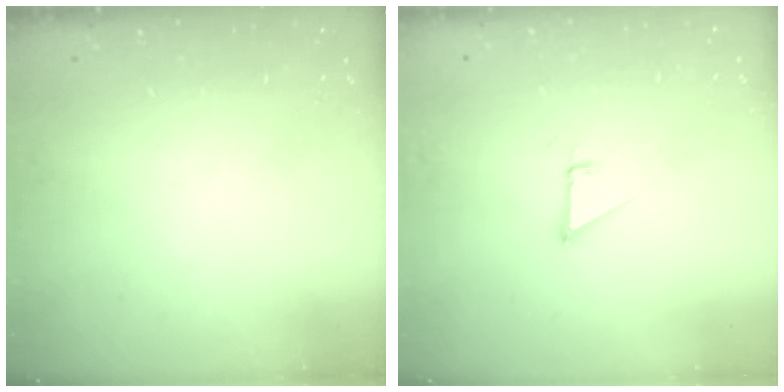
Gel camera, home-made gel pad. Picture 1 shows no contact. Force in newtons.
{"total": 1.0, "press": 1.0, "slide": 0.1}